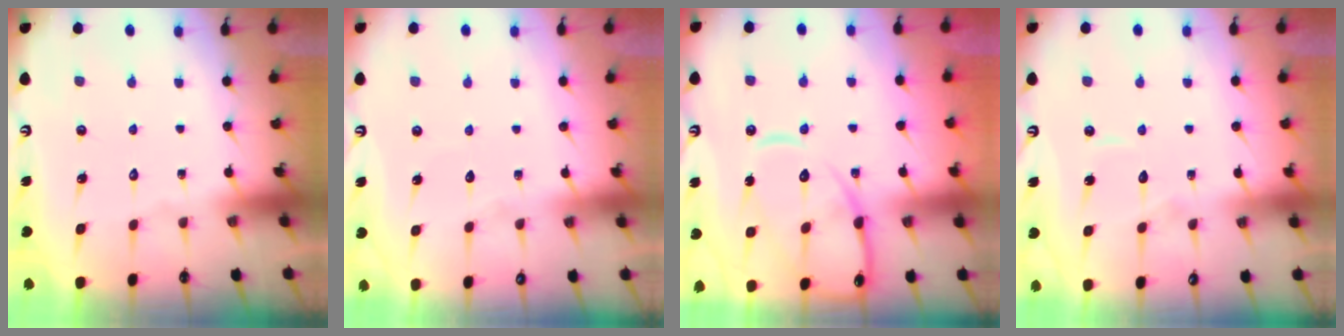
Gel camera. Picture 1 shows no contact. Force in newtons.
{"total": 2.3, "press": 2.3, "slide": 0.3}
{"total": 13.9, "press": 13.8, "slide": 1.3}
{"total": 4.0, "press": 4.0, "slide": 0.3}